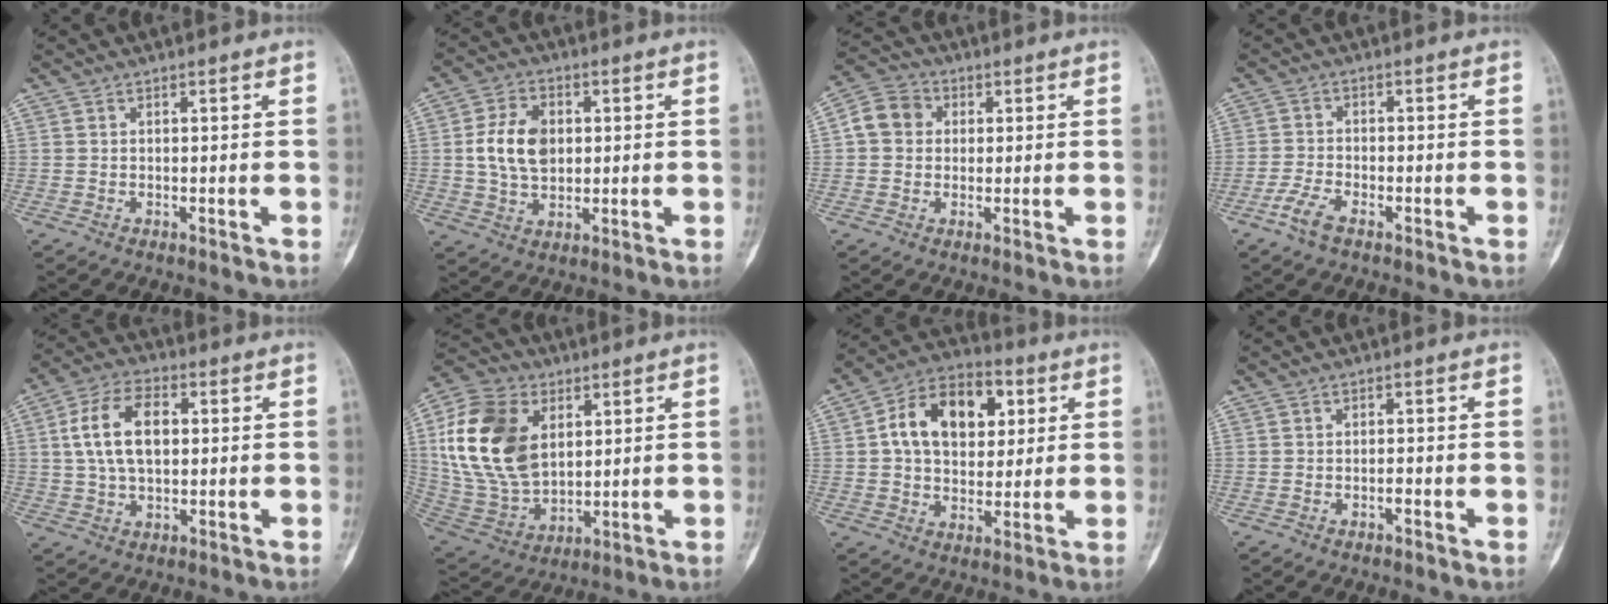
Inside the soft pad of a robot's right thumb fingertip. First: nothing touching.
{"total": 10.1, "force": [1.1, 6.9, 7.2], "torque": [-0.117, 0.001, 0.023]}
{"total": 6.7, "force": [0.9, 5.8, 3.2], "torque": [-0.047, 0.016, 0.004]}
{"total": 3.9, "force": [-2.6, 1.5, 2.6], "torque": [-0.063, 0.011, -0.054]}
{"total": 11.9, "force": [1.9, 7.0, 9.4], "torque": [-0.164, 0.013, 0.031]}
{"total": 20.5, "force": [4.9, 13.8, 14.3], "torque": [-0.269, -0.010, 0.100]}
{"total": 16.2, "force": [3.9, 10.9, 11.3], "torque": [-0.150, 0.010, 0.058]}
{"total": 0.7, "force": [-0.5, 0.3, 0.5], "torque": [-0.008, 0.003, -0.010]}